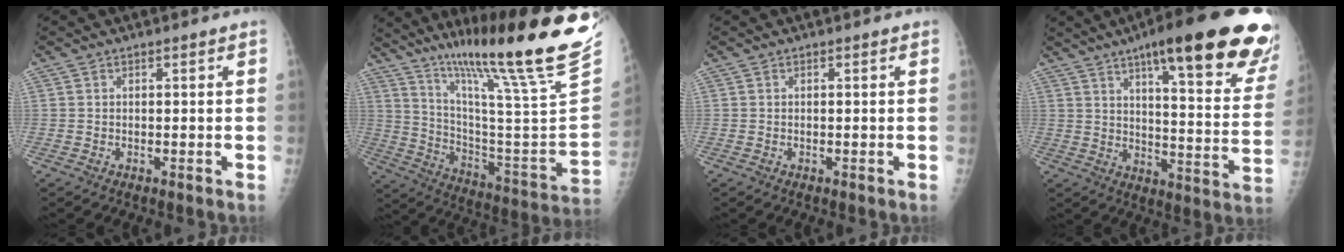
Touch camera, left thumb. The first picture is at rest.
{"total": 31.3, "force": [23.3, 1.3, 20.9], "torque": [-0.316, -0.134, 0.353]}
{"total": 0.0}
{"total": 27.8, "force": [17.5, 5.5, 20.9], "torque": [-0.241, -0.057, 0.233]}